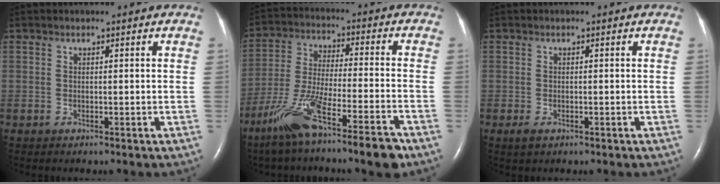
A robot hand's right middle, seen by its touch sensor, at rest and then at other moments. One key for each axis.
{"total": 13.9, "fx": -9.3, "fy": 1.0, "fz": 10.3, "tx": -0.205, "ty": -0.030, "tz": -0.171}
{"total": 1.2, "fx": -0.6, "fy": 0.7, "fz": 0.8, "tx": -0.016, "ty": -0.001, "tz": -0.006}